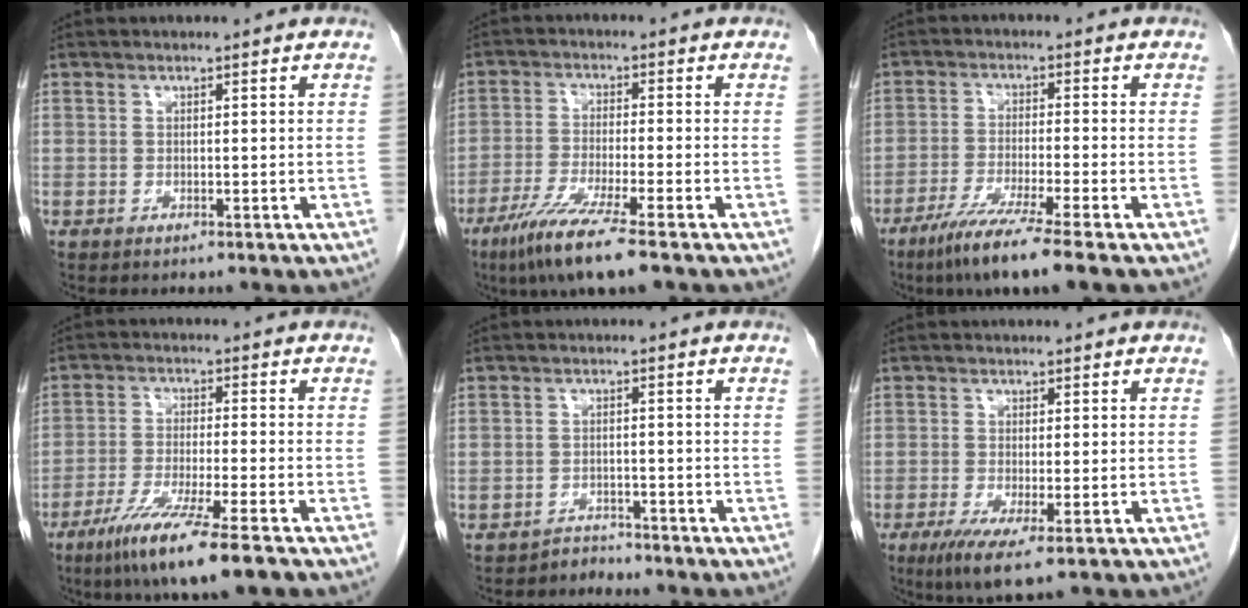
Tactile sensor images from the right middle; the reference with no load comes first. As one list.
[{"total": 9.3, "force": [-6.1, -0.4, 6.9], "torque": [-0.133, -0.030, -0.111]}, {"total": 8.9, "force": [-6.3, -1.2, 6.2], "torque": [-0.111, -0.030, -0.113]}, {"total": 10.8, "force": [-7.2, -0.5, 8.1], "torque": [-0.149, -0.034, -0.124]}, {"total": 2.0, "force": [-1.7, 0.5, -0.9], "torque": [0.019, -0.002, -0.031]}, {"total": 5.4, "force": [-2.4, 0.7, 4.8], "torque": [-0.084, -0.016, -0.038]}]